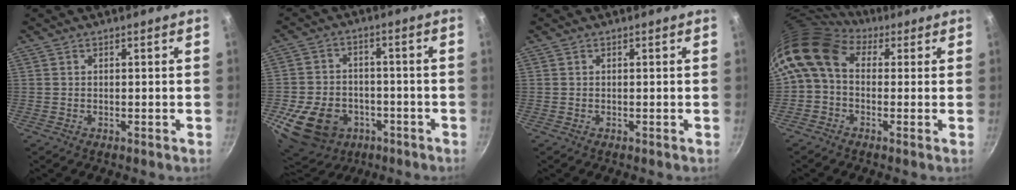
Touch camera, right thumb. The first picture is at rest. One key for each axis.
{"total": 17.2, "fx": -6.1, "fy": 13.3, "fz": 9.1, "tx": -0.162, "ty": 0.036, "tz": -0.082}
{"total": 0.0}
{"total": 9.9, "fx": 2.0, "fy": 7.2, "fz": 6.5, "tx": -0.114, "ty": 0.020, "tz": 0.013}